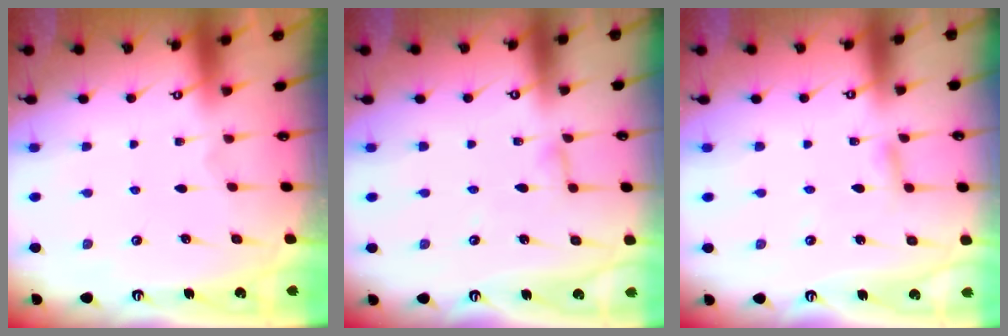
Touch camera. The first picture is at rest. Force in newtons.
{"total": 3.4, "press": 3.4, "slide": 0.3}
{"total": 4.7, "press": 4.7, "slide": 0.5}